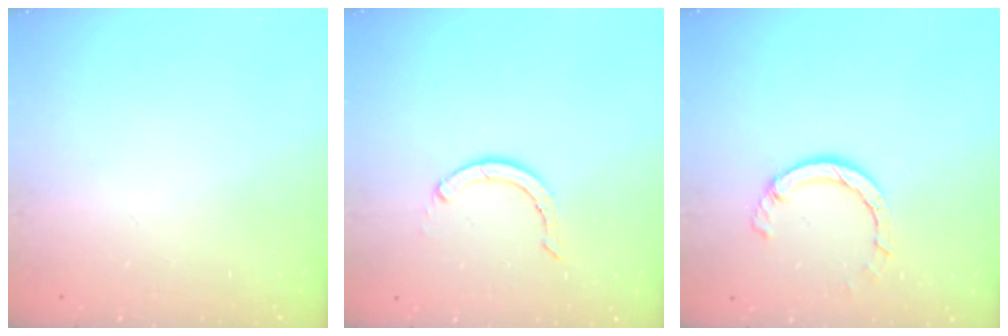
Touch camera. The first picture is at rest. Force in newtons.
{"total": 2.9, "press": 2.9, "slide": 0.1}
{"total": 6.2, "press": 6.2, "slide": 0.9}